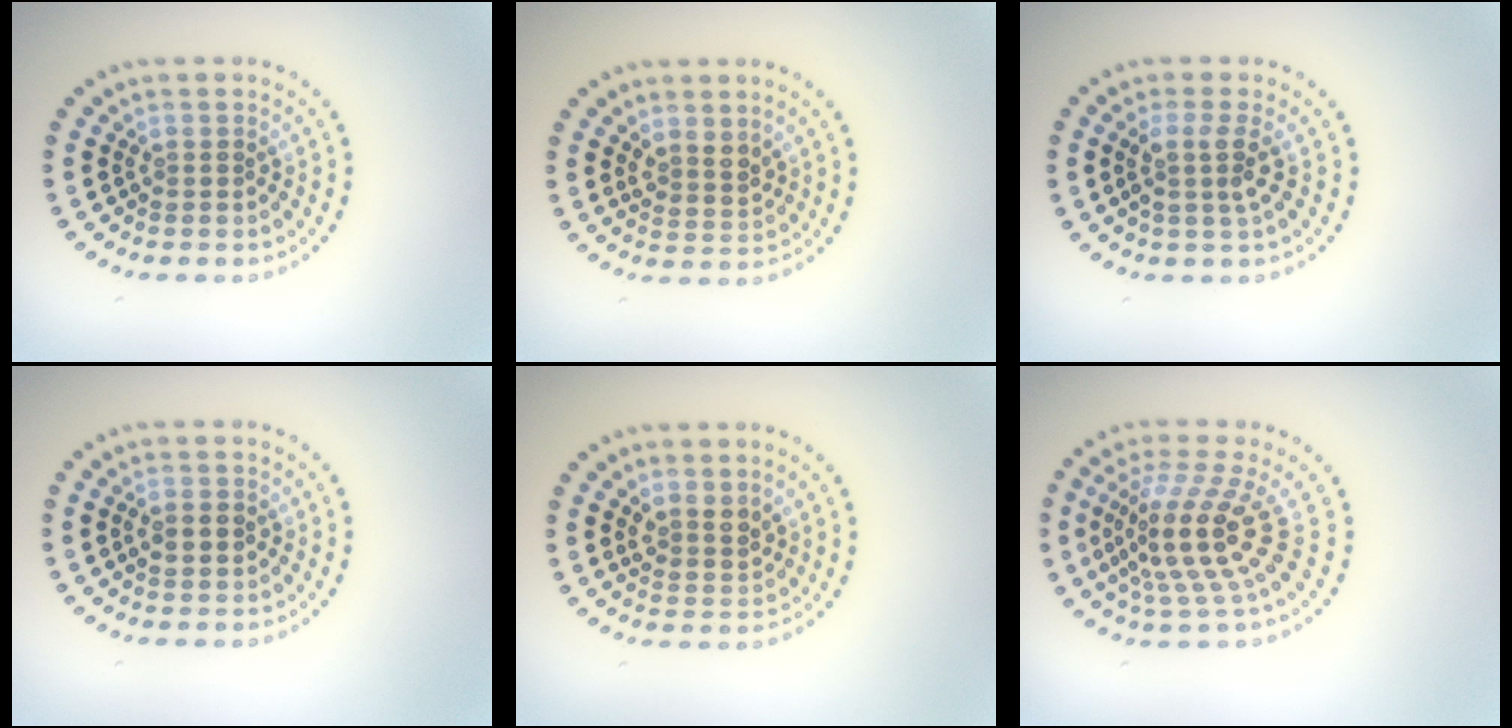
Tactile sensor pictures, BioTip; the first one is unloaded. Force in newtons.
{"total": 2.0, "press": 1.6, "slide": 1.1}
{"total": 2.2, "press": 1.7, "slide": 1.4}
{"total": 2.1, "press": 2.1, "slide": 0.0}
{"total": 2.0, "press": 1.6, "slide": 1.1}
{"total": 5.4, "press": 4.0, "slide": 3.7}